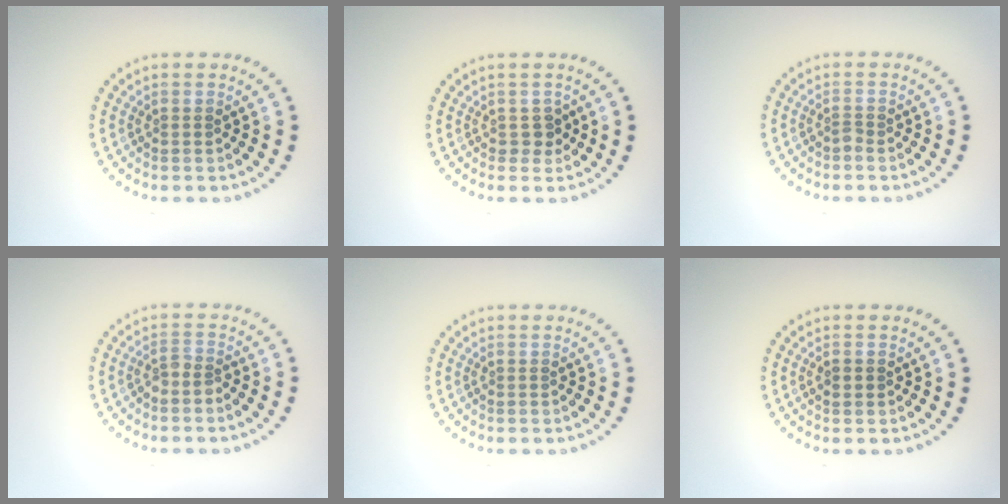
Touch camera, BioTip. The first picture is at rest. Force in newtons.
{"total": 1.2, "press": 1.1, "slide": 0.6}
{"total": 0.8, "press": 0.5, "slide": 0.6}
{"total": 1.5, "press": 1.1, "slide": 1.0}
{"total": 0.0}
{"total": 1.2, "press": 1.2, "slide": 0.1}